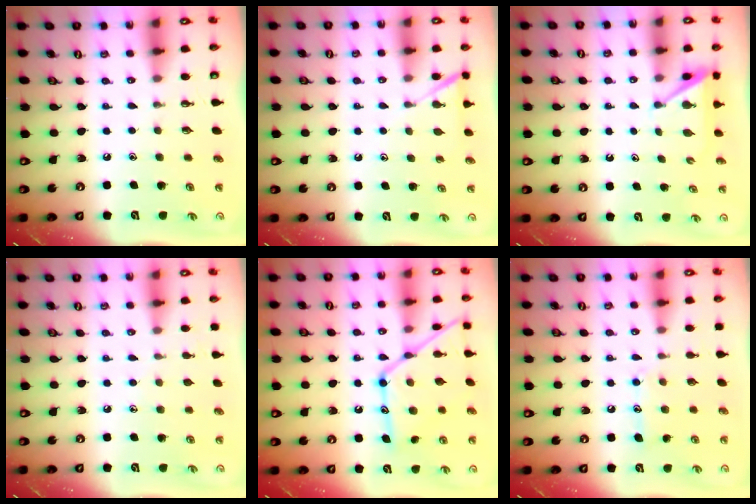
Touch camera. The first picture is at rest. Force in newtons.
{"total": 5.9, "press": 5.9, "slide": 0.5}
{"total": 4.9, "press": 4.9, "slide": 0.2}
{"total": 4.3, "press": 4.2, "slide": 0.4}
{"total": 17.2, "press": 17.1, "slide": 1.4}
{"total": 9.2, "press": 9.1, "slide": 0.7}